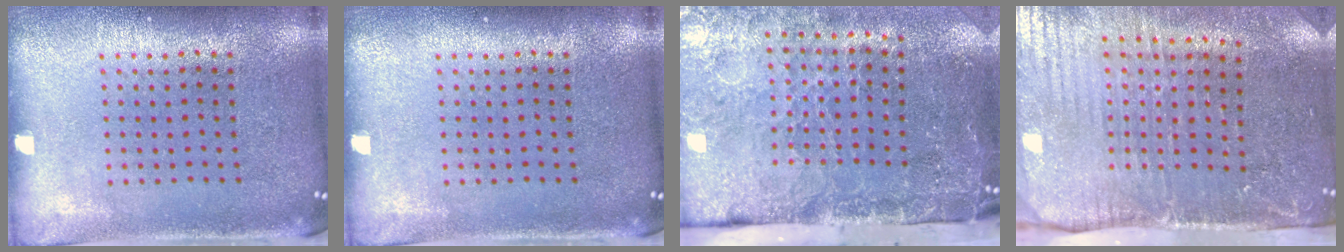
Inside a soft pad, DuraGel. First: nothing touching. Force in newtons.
{"total": 0.0}
{"total": 4.9, "press": 3.7, "slide": 3.3}
{"total": 4.5, "press": 3.7, "slide": 2.5}